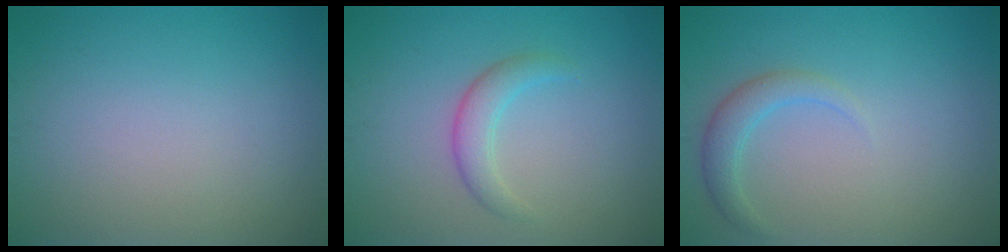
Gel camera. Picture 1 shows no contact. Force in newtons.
{"total": 2.2, "press": 2.2, "slide": 0.2}
{"total": 2.1, "press": 2.1, "slide": 0.1}